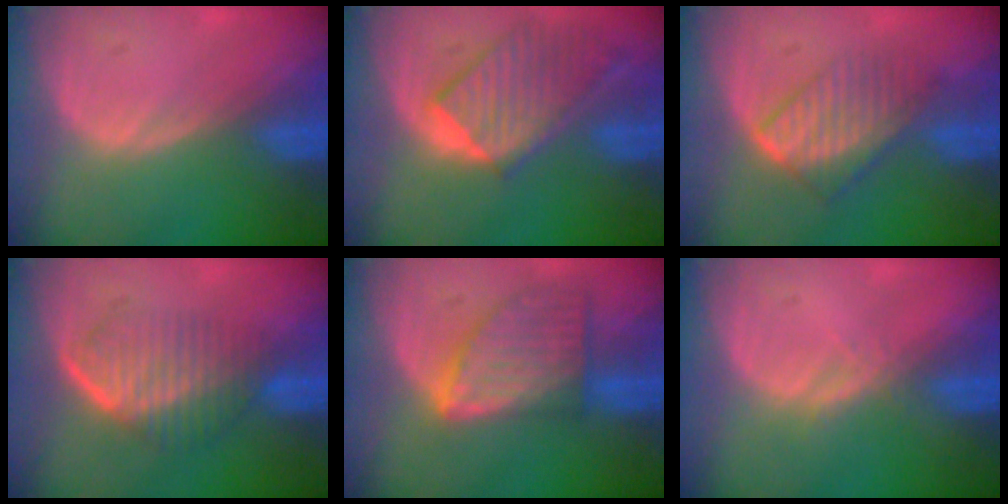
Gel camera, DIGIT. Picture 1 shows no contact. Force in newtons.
{"total": 9.4, "press": 8.3, "slide": 4.6}
{"total": 6.3, "press": 6.2, "slide": 1.5}
{"total": 7.1, "press": 6.1, "slide": 3.6}
{"total": 8.3, "press": 7.5, "slide": 3.6}
{"total": 1.5, "press": 1.3, "slide": 0.8}